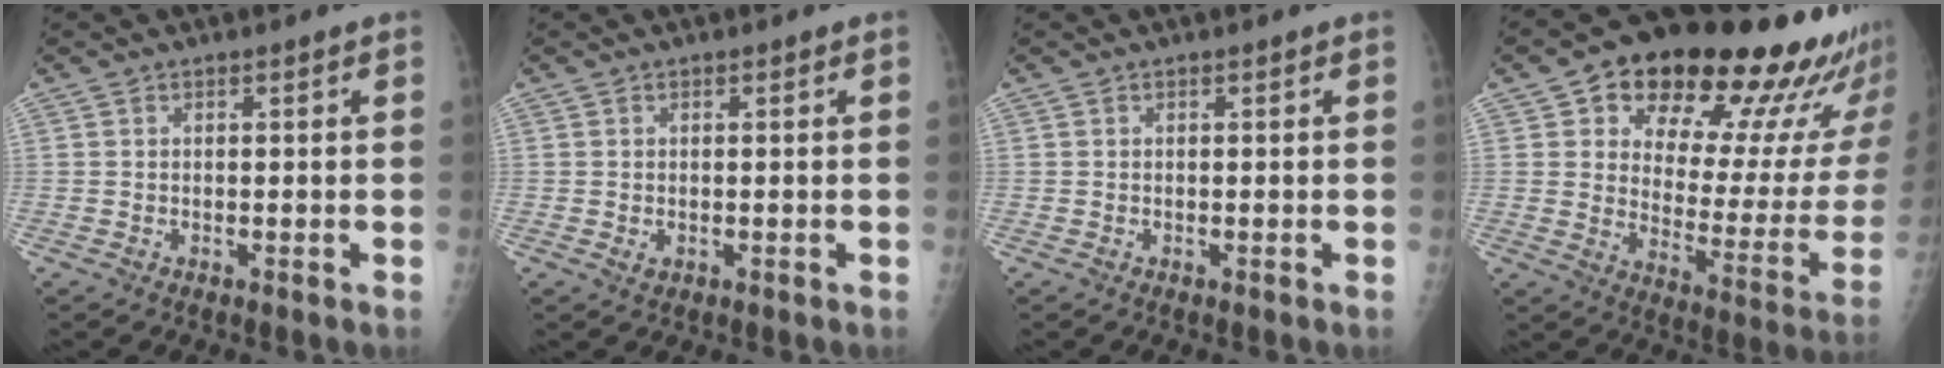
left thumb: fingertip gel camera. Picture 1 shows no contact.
{"total": 1.2, "force": [-0.1, 0.9, 0.7], "torque": [-0.008, -0.001, 0.001]}
{"total": 0.0}
{"total": 29.0, "force": [18.6, 11.6, 18.9], "torque": [-0.228, -0.057, 0.255]}